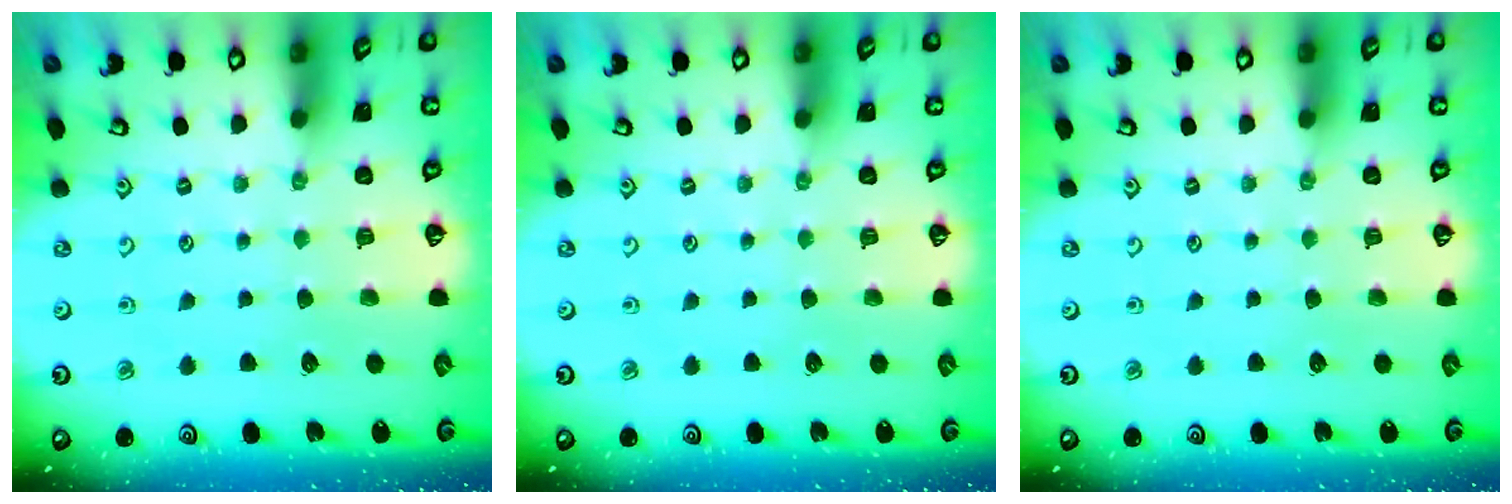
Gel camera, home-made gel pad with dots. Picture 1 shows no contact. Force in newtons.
{"total": 0.0}
{"total": 0.0}